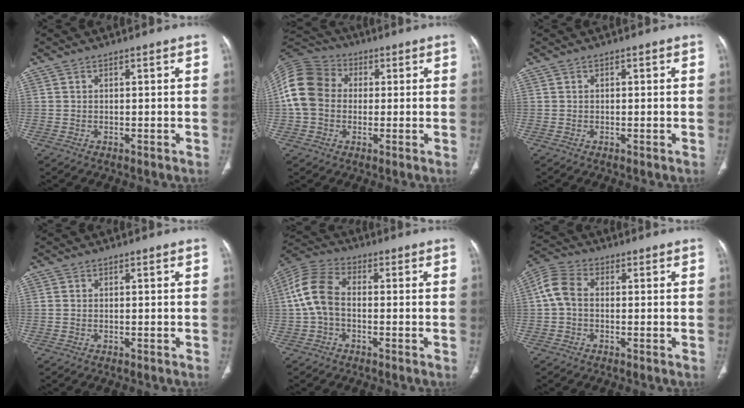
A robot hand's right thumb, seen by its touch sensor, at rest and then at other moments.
{"total": 12.4, "force": [0.4, 10.2, 7.1], "torque": [-0.139, 0.030, -0.004]}
{"total": 0.0}
{"total": 0.0}
{"total": 9.2, "force": [-0.6, 5.8, 7.1], "torque": [-0.147, 0.028, -0.022]}
{"total": 5.9, "force": [-0.1, 4.1, 4.3], "torque": [-0.085, 0.017, -0.012]}